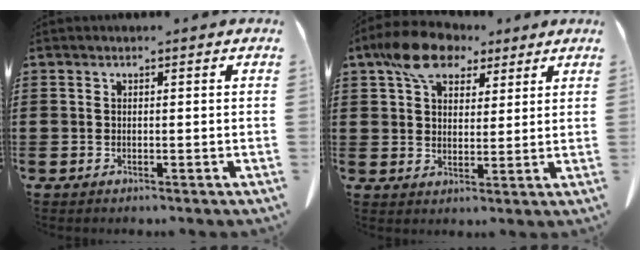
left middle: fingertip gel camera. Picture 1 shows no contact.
{"total": 8.9, "force": [6.2, 4.5, 4.5], "torque": [-0.104, 0.004, 0.114]}